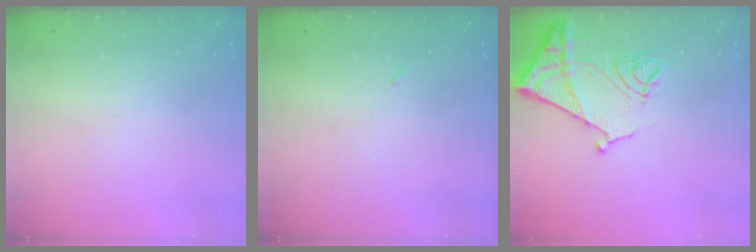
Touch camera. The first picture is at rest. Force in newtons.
{"total": 2.2, "press": 1.8, "slide": 1.2}
{"total": 11.9, "press": 11.8, "slide": 1.4}